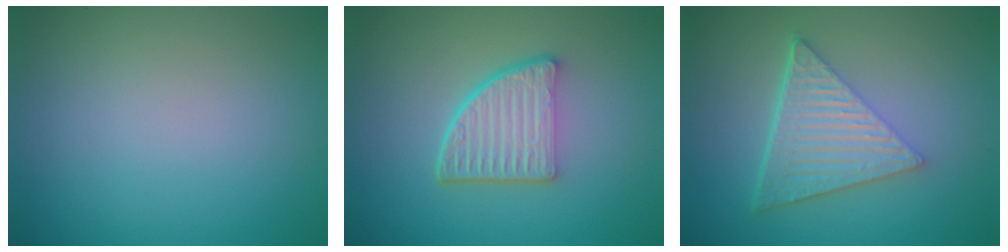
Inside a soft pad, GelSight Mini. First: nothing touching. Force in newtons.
{"total": 5.3, "press": 3.7, "slide": 3.7}
{"total": 6.7, "press": 4.4, "slide": 5.0}